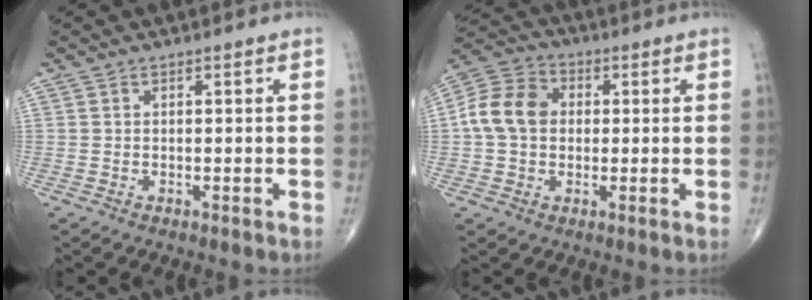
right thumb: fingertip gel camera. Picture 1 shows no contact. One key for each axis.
{"total": 10.3, "fx": 0.6, "fy": 8.1, "fz": 6.4, "tx": -0.111, "ty": 0.026, "tz": 0.000}